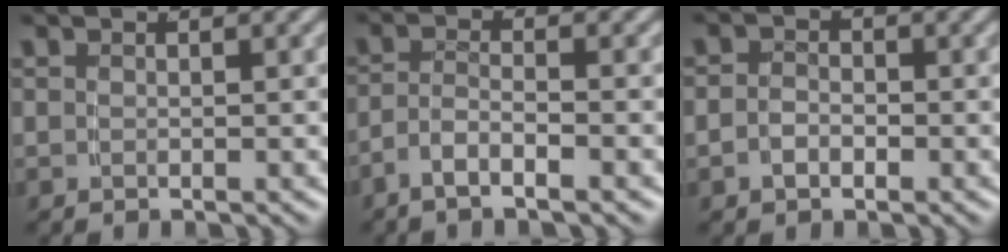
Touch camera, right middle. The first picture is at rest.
{"total": 2.7, "force": [-1.9, 0.5, 1.9], "torque": [-0.043, -0.009, -0.031]}
{"total": 1.8, "force": [-0.9, 1.3, 0.9], "torque": [-0.021, -0.007, -0.015]}